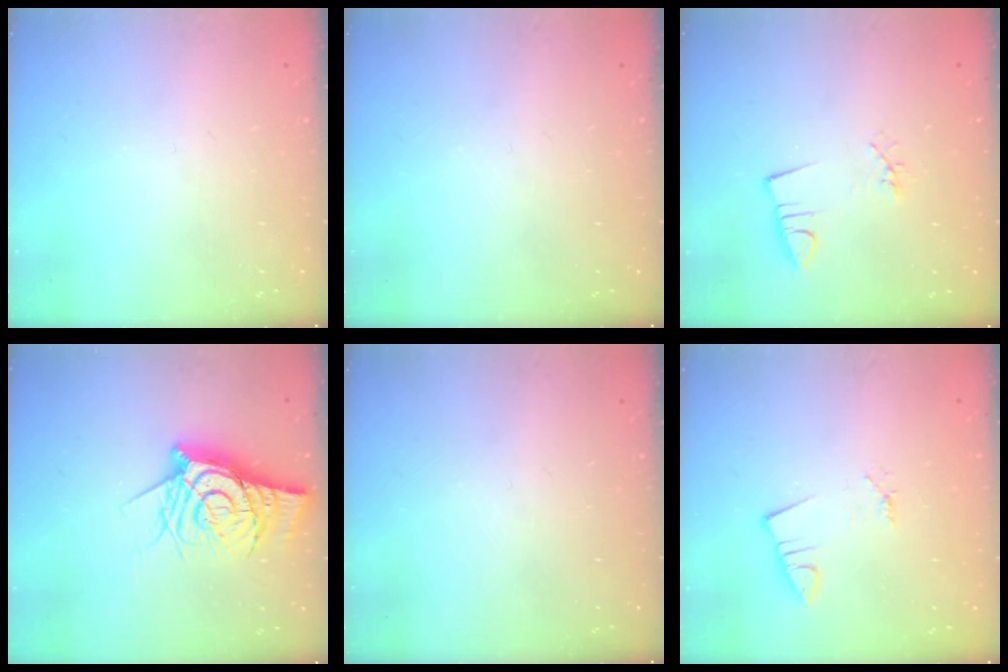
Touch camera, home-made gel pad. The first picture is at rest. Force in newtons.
{"total": 0.0}
{"total": 2.9, "press": 1.5, "slide": 2.5}
{"total": 12.2, "press": 12.2, "slide": 1.2}
{"total": 0.0}
{"total": 0.9, "press": 0.9, "slide": 0.1}